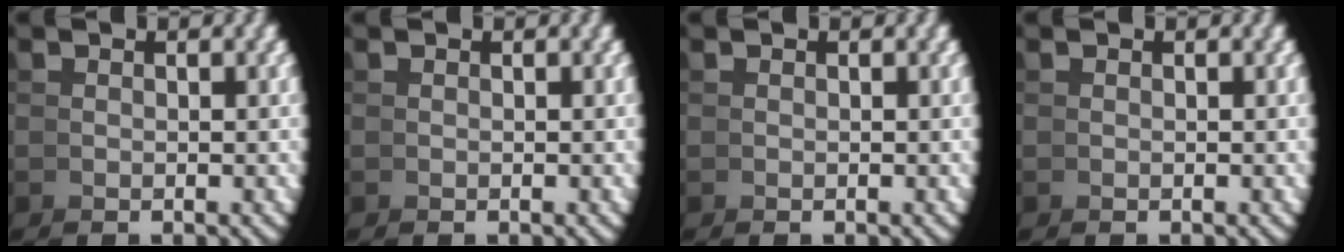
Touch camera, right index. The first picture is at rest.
{"total": 0.0}
{"total": 0.0}
{"total": 0.0}